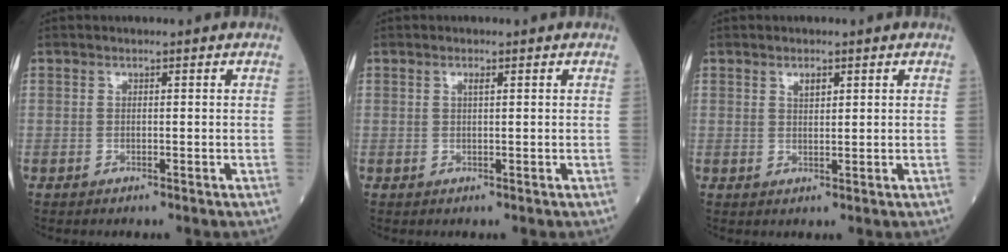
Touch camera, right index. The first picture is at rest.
{"total": 0.8, "force": [0.4, 0.1, 0.7], "torque": [-0.019, 0.001, 0.008]}
{"total": 1.7, "force": [1.0, 0.6, 1.2], "torque": [-0.024, 0.000, 0.020]}